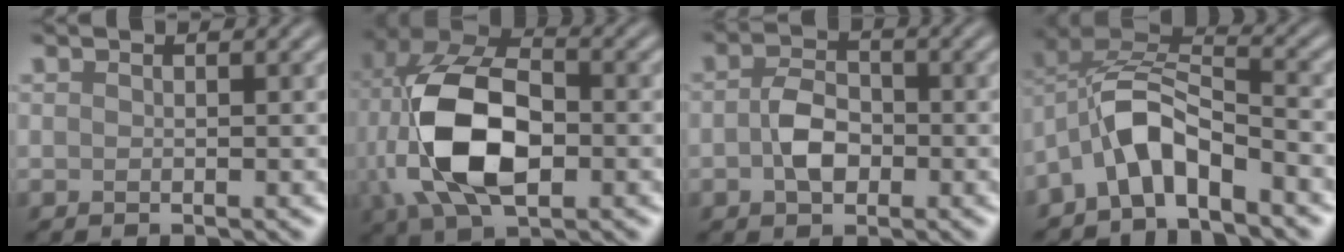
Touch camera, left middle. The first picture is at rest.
{"total": 11.4, "force": [-1.1, 6.7, 9.2], "torque": [-0.200, 0.005, -0.022]}
{"total": 3.3, "force": [-0.6, 2.2, 2.4], "torque": [-0.050, 0.005, -0.013]}
{"total": 5.6, "force": [-3.4, 2.0, 4.0], "torque": [-0.076, 0.014, -0.070]}